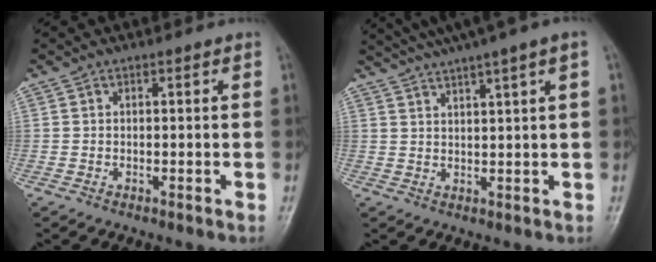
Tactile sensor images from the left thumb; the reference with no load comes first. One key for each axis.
{"total": 10.9, "fx": 7.8, "fy": 0.0, "fz": 7.6, "tx": -0.121, "ty": 0.010, "tz": 0.115}